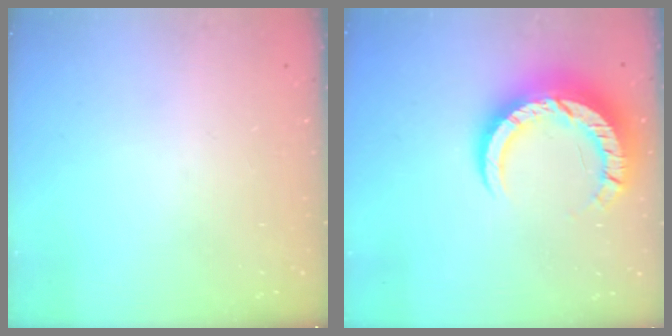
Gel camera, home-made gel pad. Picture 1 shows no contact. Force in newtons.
{"total": 14.2, "press": 14.1, "slide": 1.3}